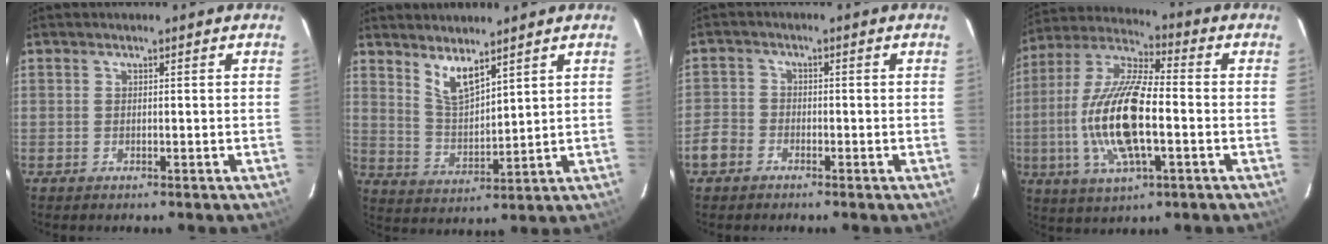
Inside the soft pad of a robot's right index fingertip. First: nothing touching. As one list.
[{"total": 6.7, "force": [4.8, 1.9, 4.2], "torque": [-0.079, -0.008, 0.100]}, {"total": 4.8, "force": [-2.7, 3.8, 1.3], "torque": [-0.029, 0.013, -0.057]}, {"total": 17.6, "force": [-3.1, 5.6, 16.4], "torque": [-0.334, -0.002, -0.064]}]